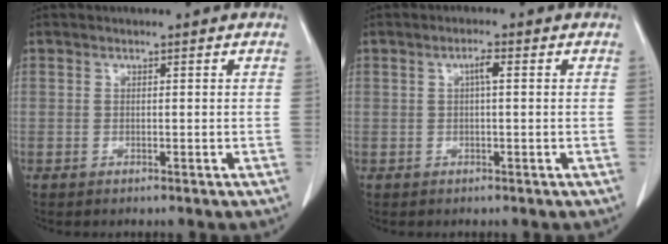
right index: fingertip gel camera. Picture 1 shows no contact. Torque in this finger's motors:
{"motor_torque": [0.36, 0.18, 0.04, 0.01]}